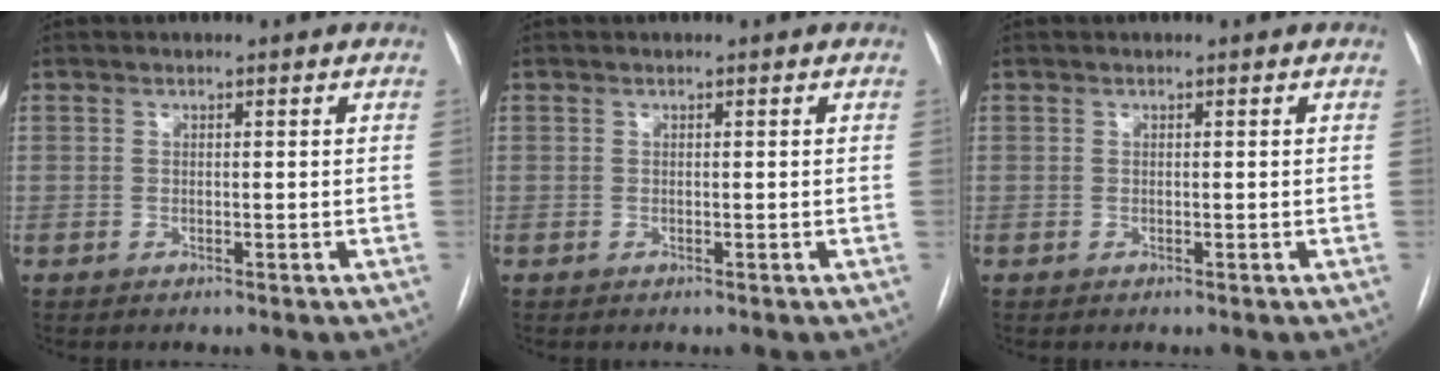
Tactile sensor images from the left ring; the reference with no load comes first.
{"total": 0.0}
{"total": 0.0}